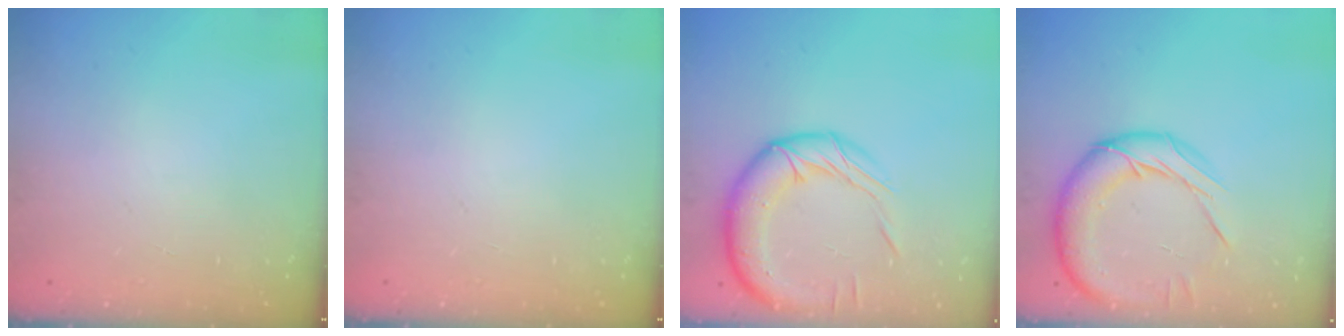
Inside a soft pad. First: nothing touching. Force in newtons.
{"total": 0.0}
{"total": 17.0, "press": 16.8, "slide": 2.6}
{"total": 14.9, "press": 14.9, "slide": 1.2}